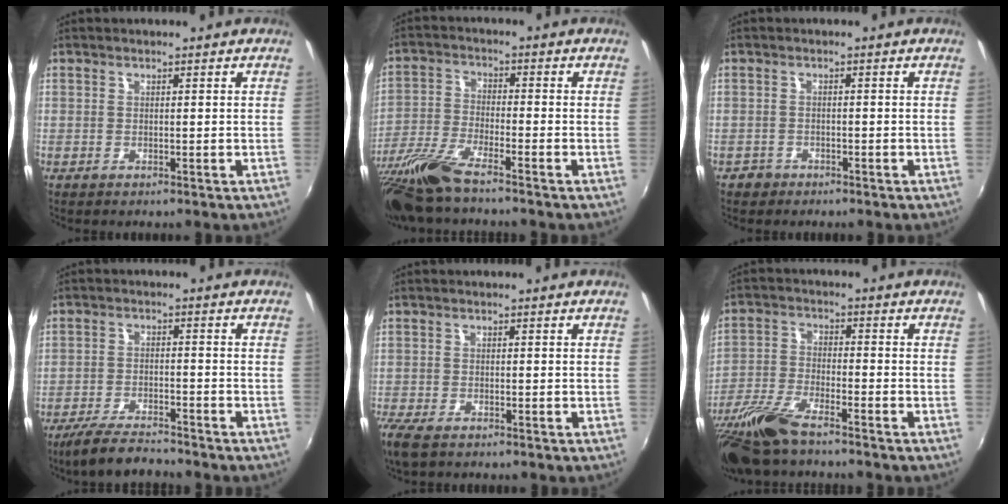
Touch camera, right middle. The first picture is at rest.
{"total": 11.7, "force": [-9.4, 1.3, 6.8], "torque": [-0.154, -0.028, -0.185]}
{"total": 2.0, "force": [-1.4, 1.4, 0.2], "torque": [-0.010, 0.000, -0.024]}
{"total": 8.1, "force": [-7.2, 1.3, 3.5], "torque": [-0.090, -0.015, -0.130]}
{"total": 4.8, "force": [-3.6, 1.7, 2.7], "torque": [-0.070, -0.020, -0.073]}
{"total": 12.6, "force": [-9.9, 2.8, 7.3], "torque": [-0.167, -0.026, -0.198]}